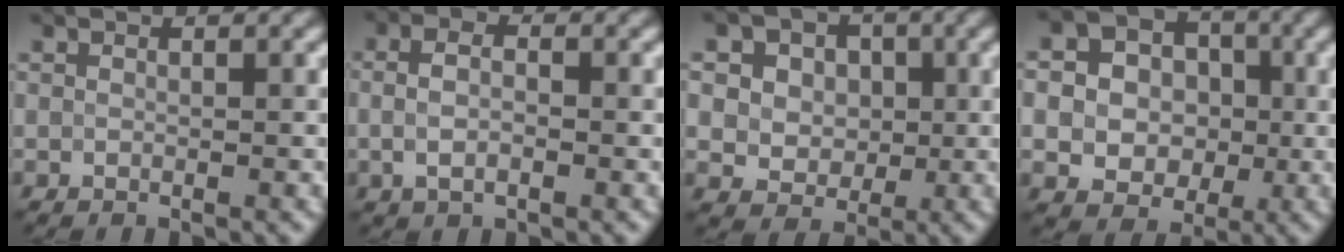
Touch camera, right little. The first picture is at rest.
{"total": 2.7, "force": [-0.2, 1.4, 2.3], "torque": [-0.048, 0.004, -0.007]}
{"total": 7.5, "force": [2.5, 6.2, 3.4], "torque": [-0.057, 0.035, 0.025]}
{"total": 9.2, "force": [-0.4, 8.3, 4.1], "torque": [-0.077, 0.005, -0.023]}